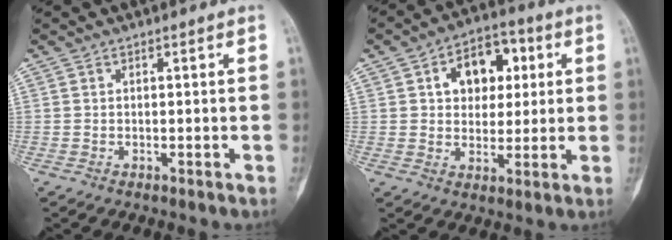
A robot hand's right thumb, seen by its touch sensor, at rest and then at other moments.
{"total": 11.5, "force": [3.2, 8.0, 7.7], "torque": [-0.068, 0.009, 0.045]}